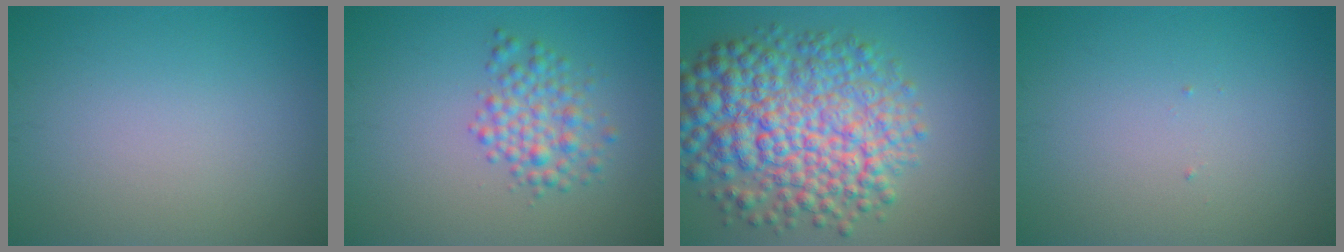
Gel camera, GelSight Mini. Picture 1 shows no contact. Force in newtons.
{"total": 3.1, "press": 3.1, "slide": 0.0}
{"total": 10.7, "press": 10.7, "slide": 0.2}
{"total": 0.0}